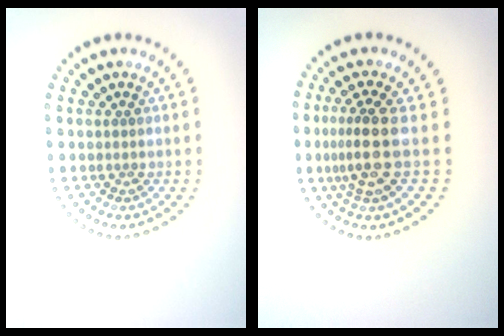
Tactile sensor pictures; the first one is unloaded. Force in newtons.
{"total": 3.5, "press": 2.5, "slide": 2.3}